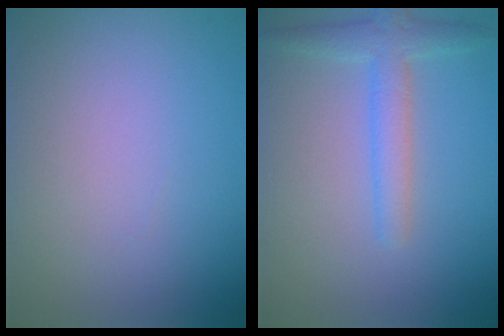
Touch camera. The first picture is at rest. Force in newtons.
{"total": 3.0, "press": 3.0, "slide": 0.1}